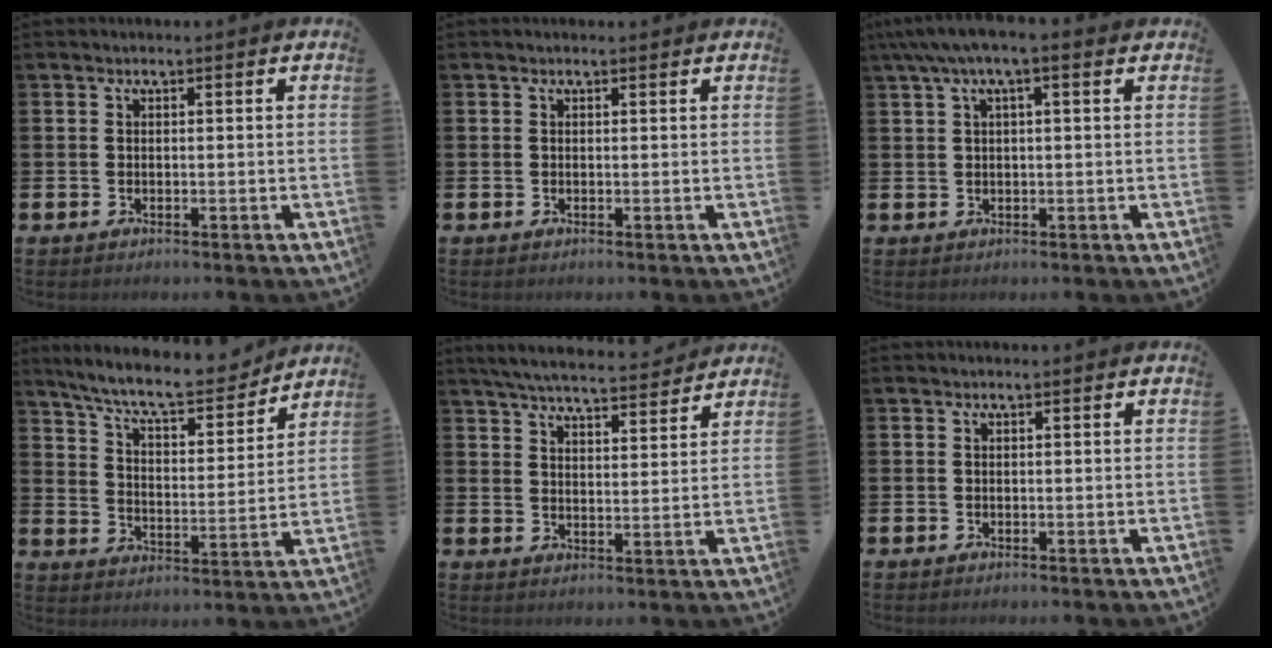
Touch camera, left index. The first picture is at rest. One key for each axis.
{"total": 0.0}
{"total": 3.6, "fx": 1.8, "fy": 0.9, "fz": 3.0, "tx": -0.056, "ty": 0.004, "tz": 0.029}
{"total": 9.2, "fx": 8.4, "fy": 1.7, "fz": 3.4, "tx": -0.096, "ty": -0.056, "tz": 0.143}
{"total": 5.9, "fx": 5.8, "fy": 0.4, "fz": 1.2, "tx": -0.039, "ty": -0.036, "tz": 0.102}
{"total": 0.0}